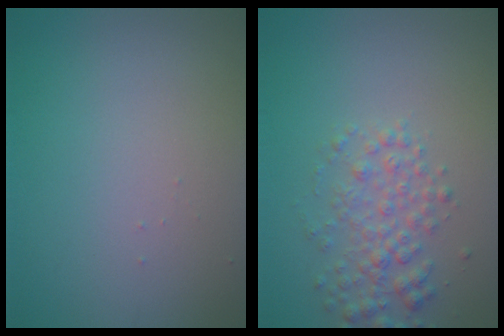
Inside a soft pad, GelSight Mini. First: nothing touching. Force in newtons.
{"total": 2.9, "press": 2.9, "slide": 0.1}